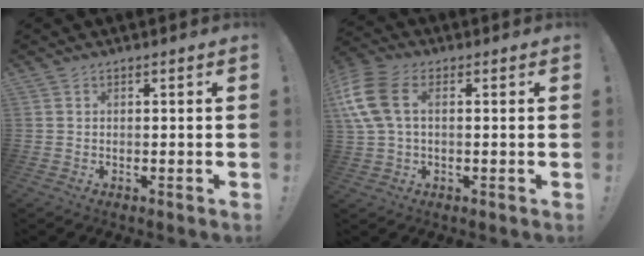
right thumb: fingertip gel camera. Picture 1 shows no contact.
{"total": 11.7, "force": [2.4, 7.3, 8.8], "torque": [-0.199, 0.008, 0.051]}